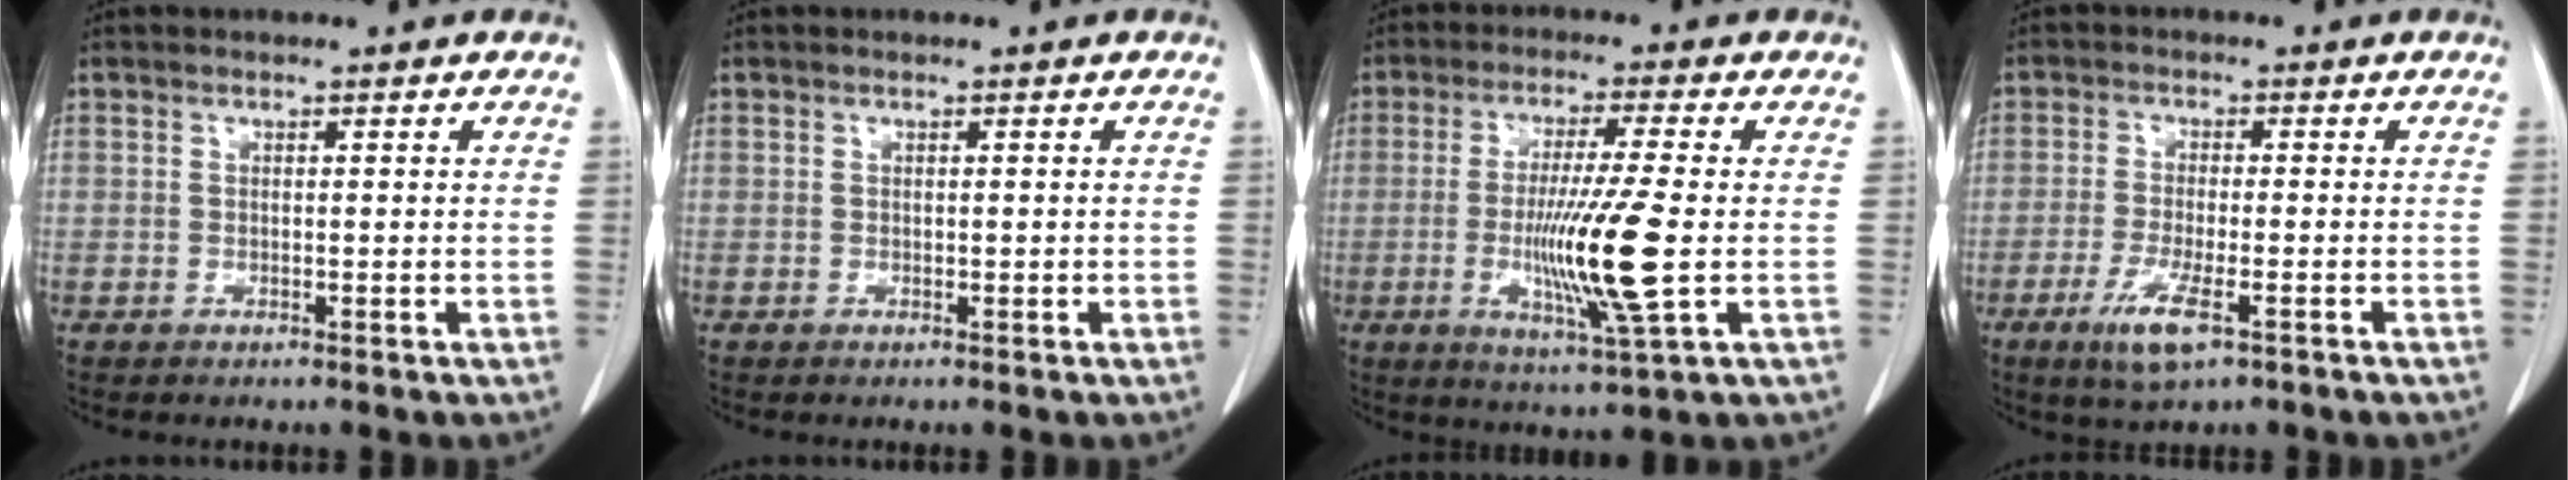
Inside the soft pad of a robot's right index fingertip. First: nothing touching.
{"total": 0.0}
{"total": 12.0, "force": [-1.8, -0.4, 11.9], "torque": [-0.223, -0.022, -0.035]}
{"total": 6.4, "force": [-3.4, 1.1, 5.3], "torque": [-0.106, -0.015, -0.057]}